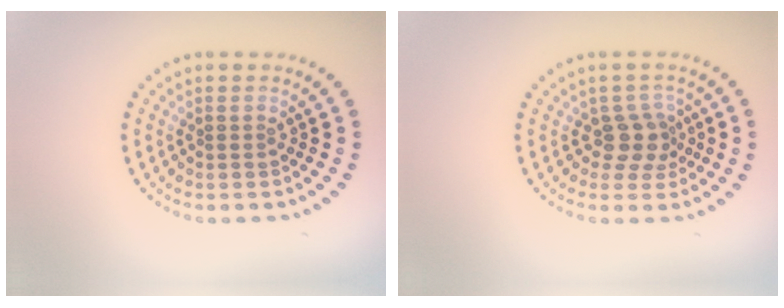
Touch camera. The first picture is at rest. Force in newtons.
{"total": 2.6, "press": 2.0, "slide": 1.7}